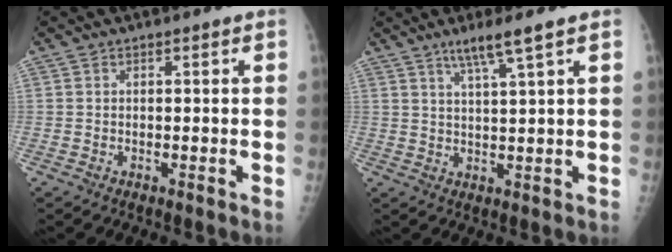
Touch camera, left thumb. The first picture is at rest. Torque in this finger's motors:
{"motor_torque": [0.27, -0.26, 0.43, -0.19, 0.08]}